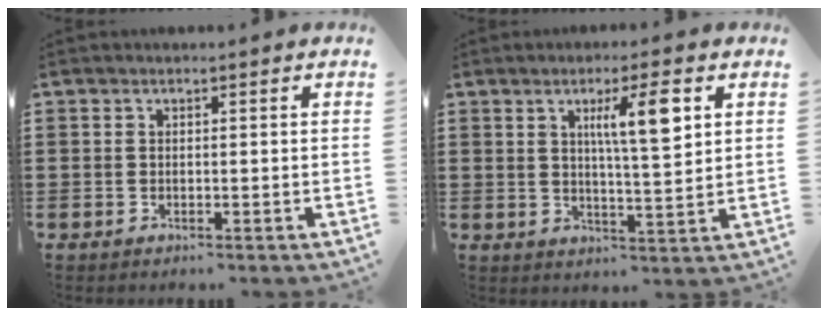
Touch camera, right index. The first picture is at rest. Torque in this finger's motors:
{"motor_torque": [0.80, 0.04, 0.41, 0.18]}